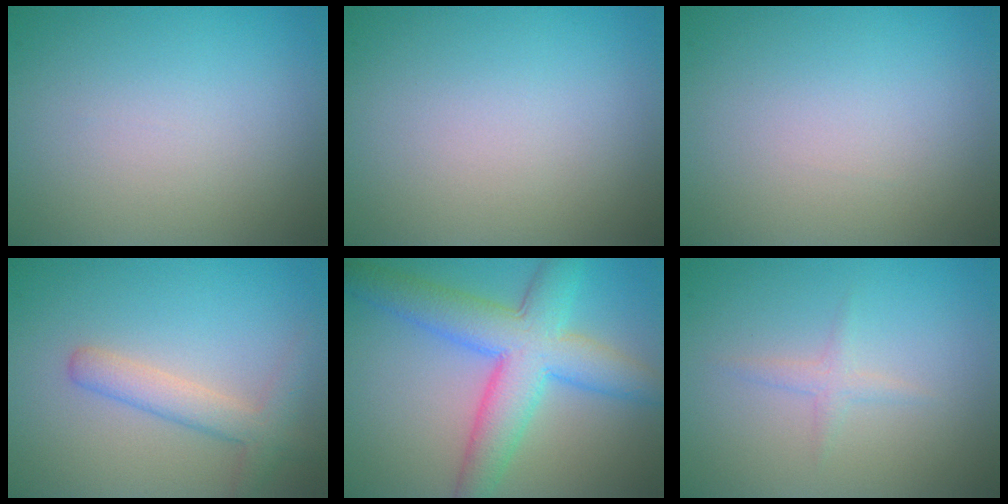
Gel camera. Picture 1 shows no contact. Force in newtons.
{"total": 0.0}
{"total": 0.0}
{"total": 3.0, "press": 3.0, "slide": 0.2}
{"total": 7.9, "press": 7.9, "slide": 0.1}
{"total": 1.1, "press": 1.1, "slide": 0.0}